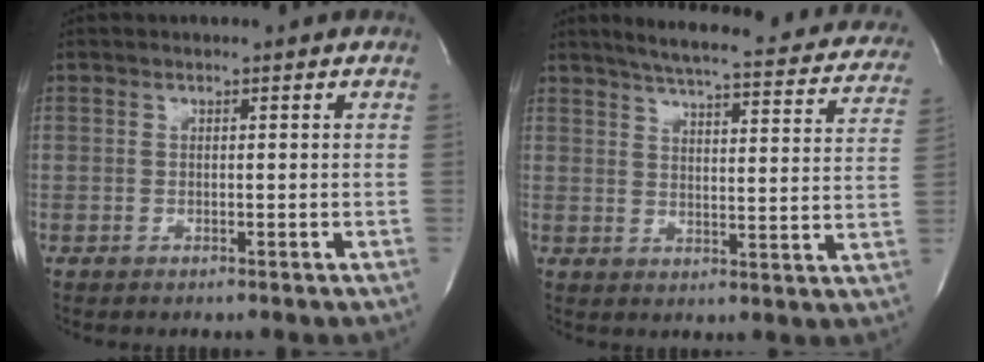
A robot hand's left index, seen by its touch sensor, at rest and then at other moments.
{"total": 24.9, "force": [22.0, 4.1, 11.1], "torque": [-0.157, -0.035, 0.254]}